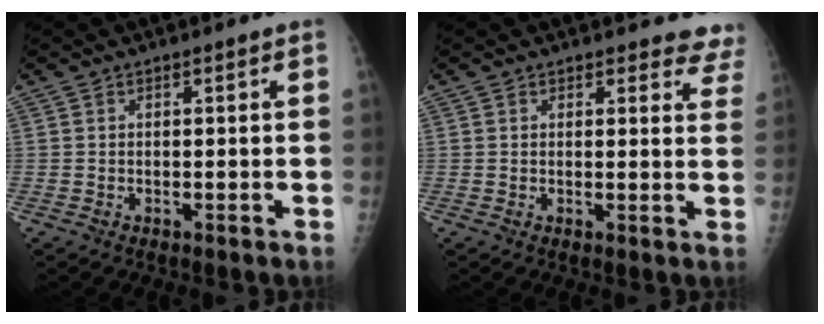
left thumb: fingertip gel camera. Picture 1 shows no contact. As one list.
[{"total": 6.7, "force": [6.1, 2.9, -0.3], "torque": [0.061, -0.030, 0.033]}]